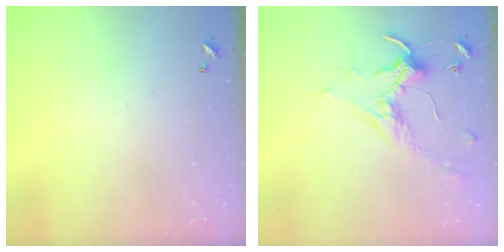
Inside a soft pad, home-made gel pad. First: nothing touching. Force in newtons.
{"total": 0.7, "press": 0.6, "slide": 0.4}